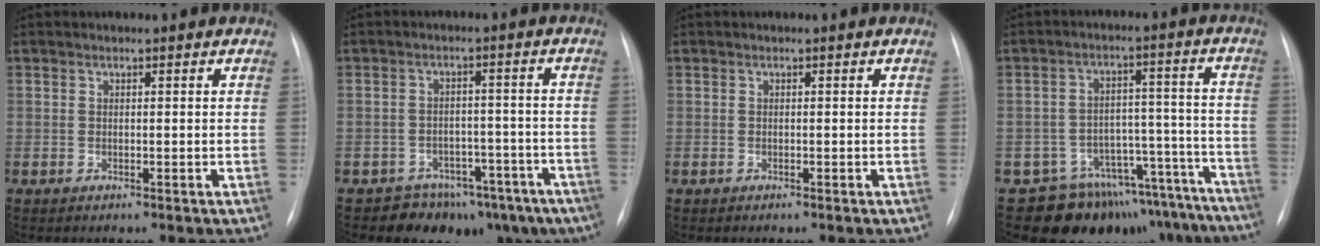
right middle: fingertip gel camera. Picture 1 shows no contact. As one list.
[{"total": 11.9, "force": [-9.1, 7.1, 2.9], "torque": [-0.008, 0.043, -0.111]}, {"total": 0.0}, {"total": 19.3, "force": [-17.5, 7.6, 3.2], "torque": [-0.001, 0.070, -0.220]}]